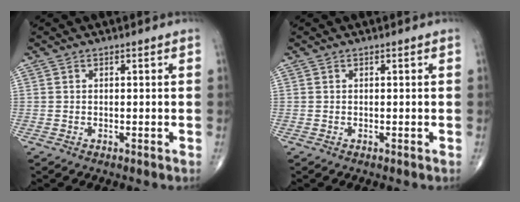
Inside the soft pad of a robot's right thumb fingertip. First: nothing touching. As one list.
[{"total": 0.0}]